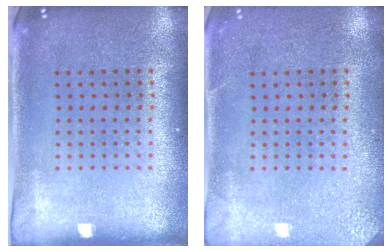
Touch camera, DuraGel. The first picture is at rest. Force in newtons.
{"total": 2.7, "press": 2.6, "slide": 0.2}